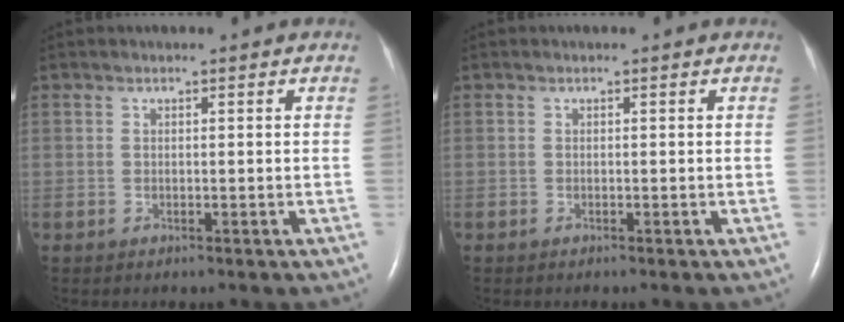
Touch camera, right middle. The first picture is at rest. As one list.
[{"total": 0.0}]